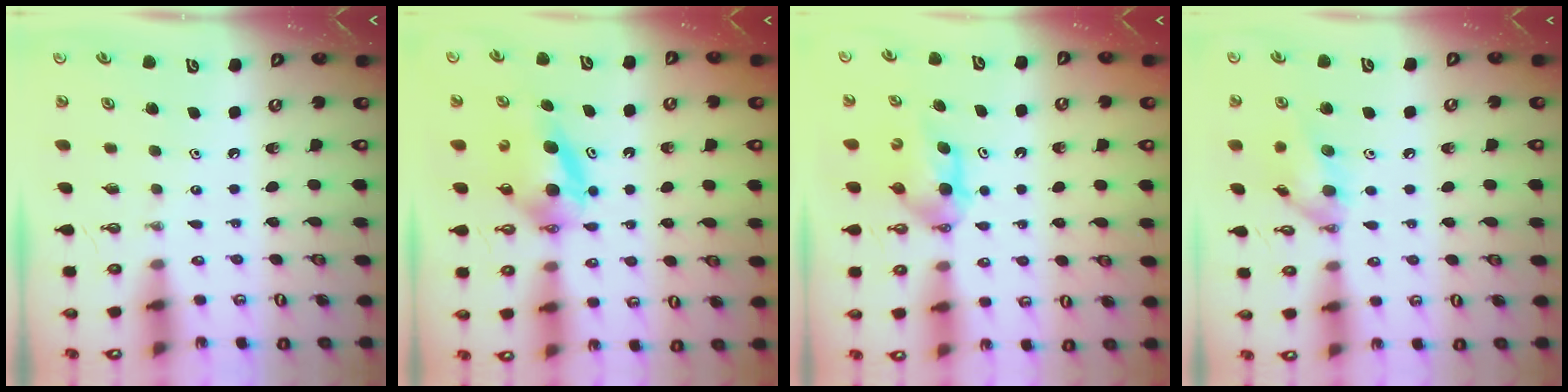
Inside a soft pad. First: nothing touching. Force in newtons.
{"total": 7.3, "press": 5.4, "slide": 4.9}
{"total": 5.4, "press": 5.3, "slide": 1.1}
{"total": 11.7, "press": 11.7, "slide": 0.7}